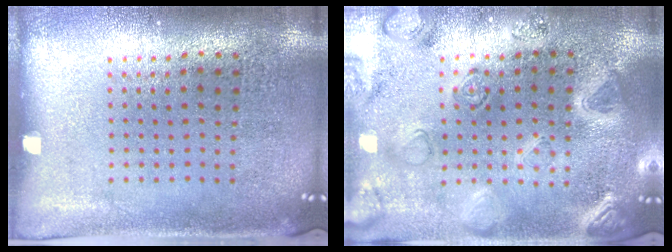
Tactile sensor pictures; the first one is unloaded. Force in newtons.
{"total": 3.0, "press": 2.8, "slide": 0.8}